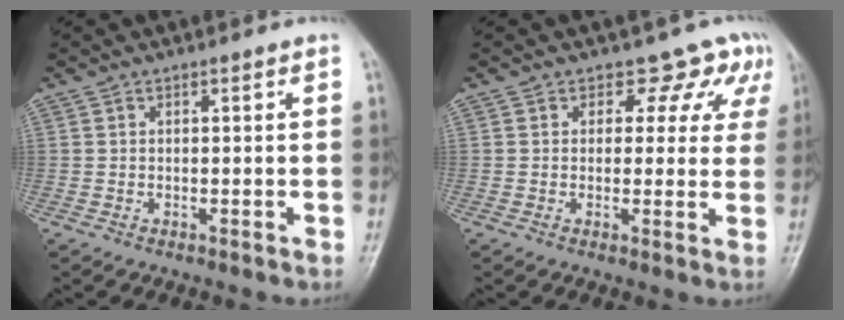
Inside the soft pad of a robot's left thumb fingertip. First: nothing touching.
{"total": 7.1, "force": [4.8, 5.0, 1.7], "torque": [0.027, -0.018, 0.037]}